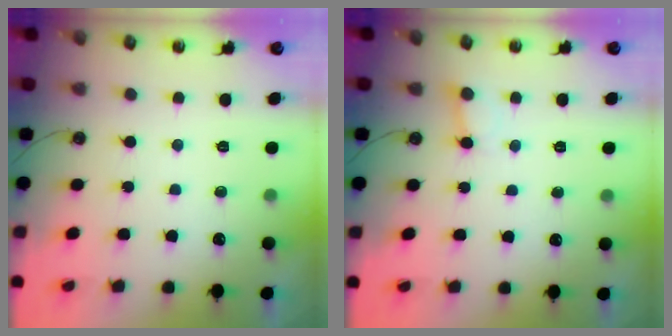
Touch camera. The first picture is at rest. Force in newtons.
{"total": 4.9, "press": 4.8, "slide": 0.6}